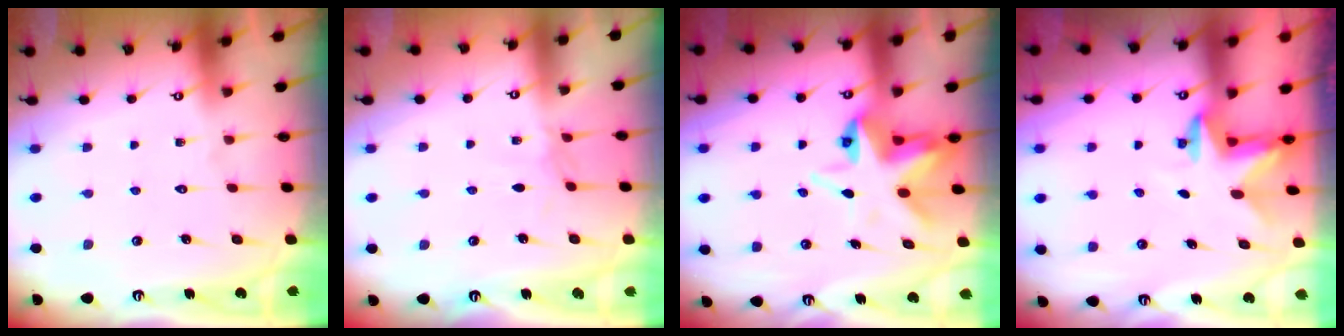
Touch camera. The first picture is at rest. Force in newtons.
{"total": 2.1, "press": 2.0, "slide": 0.5}
{"total": 7.9, "press": 7.9, "slide": 0.9}
{"total": 2.4, "press": 2.4, "slide": 0.4}